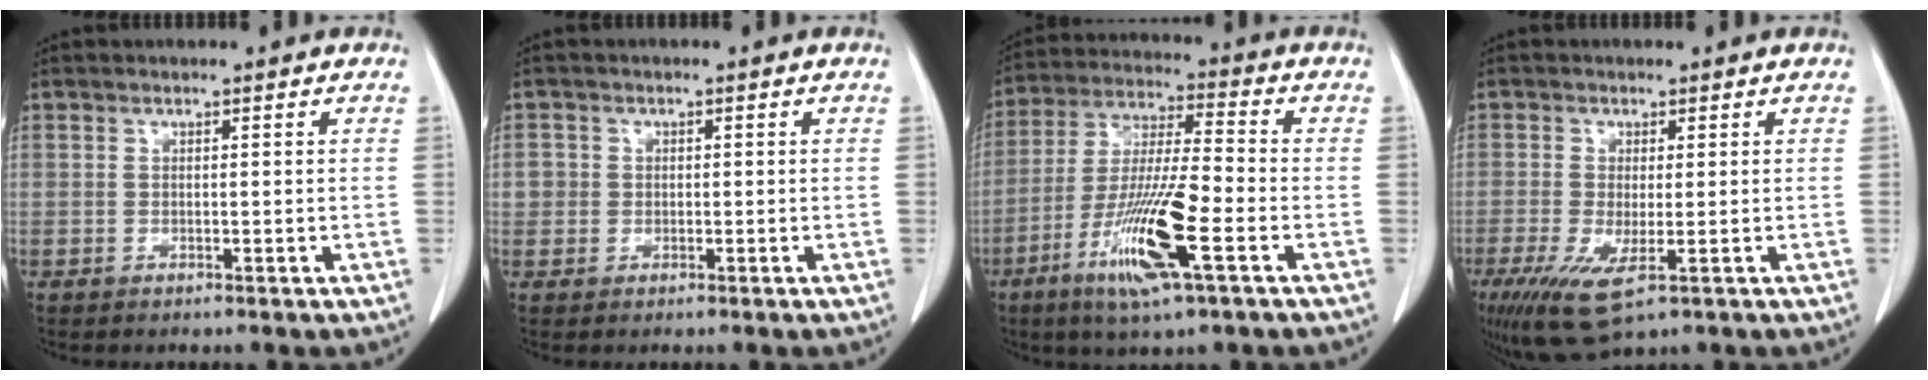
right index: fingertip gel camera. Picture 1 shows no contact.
{"total": 2.0, "force": [0.0, 2.0, 0.3], "torque": [0.007, 0.007, 0.000]}
{"total": 14.4, "force": [-5.9, 1.1, 13.0], "torque": [-0.259, -0.020, -0.108]}
{"total": 7.8, "force": [-3.4, 2.1, 6.7], "torque": [-0.122, -0.024, -0.052]}